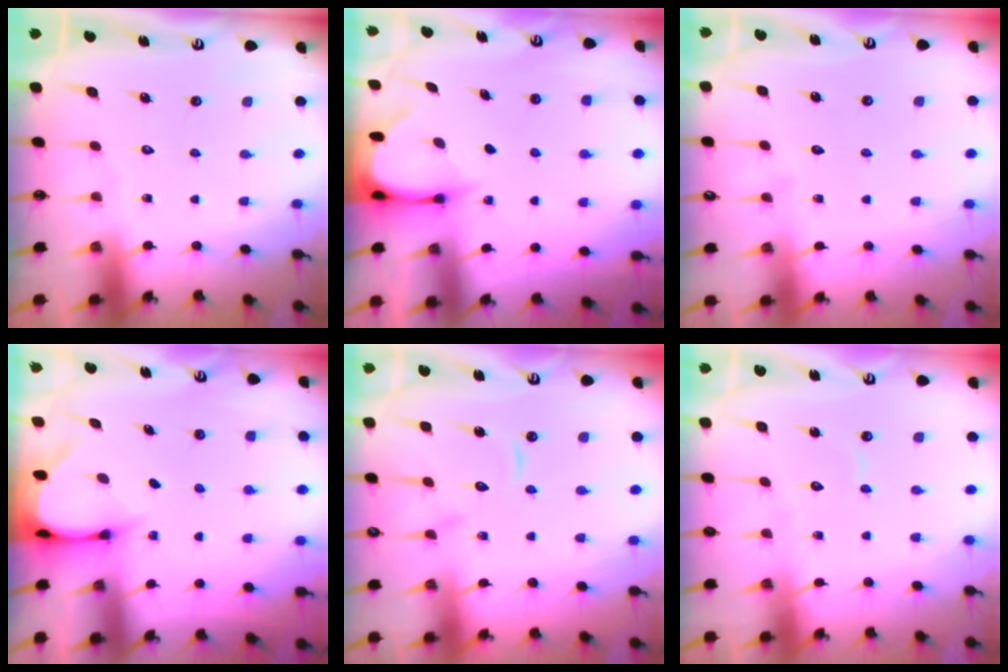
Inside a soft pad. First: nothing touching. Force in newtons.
{"total": 3.4, "press": 3.4, "slide": 0.3}
{"total": 2.6, "press": 2.6, "slide": 0.3}
{"total": 3.4, "press": 3.4, "slide": 0.1}
{"total": 9.5, "press": 9.5, "slide": 0.8}
{"total": 4.2, "press": 4.2, "slide": 0.4}